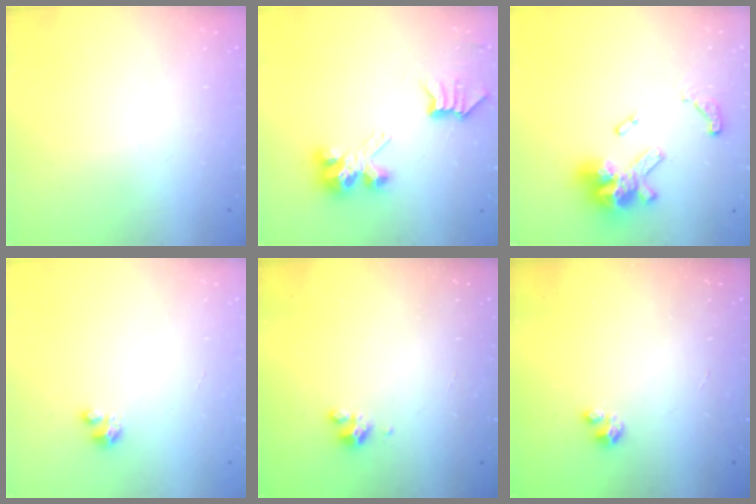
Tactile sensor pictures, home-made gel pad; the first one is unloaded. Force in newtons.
{"total": 7.2, "press": 7.2, "slide": 0.2}
{"total": 16.9, "press": 16.7, "slide": 2.3}
{"total": 3.1, "press": 3.1, "slide": 0.2}
{"total": 2.3, "press": 2.3, "slide": 0.2}
{"total": 1.8, "press": 1.8, "slide": 0.2}